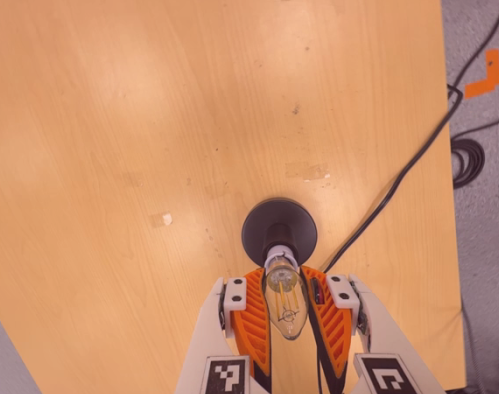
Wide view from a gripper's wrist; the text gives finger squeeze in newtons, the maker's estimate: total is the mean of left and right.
{"total": 19.6, "left": 18.0, "right": 21.2}